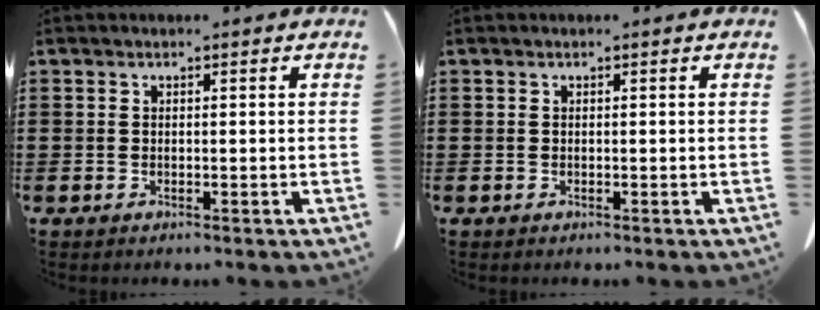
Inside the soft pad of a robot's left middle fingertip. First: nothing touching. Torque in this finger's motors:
{"motor_torque": [-0.09, -0.01, -0.01, 0.01]}